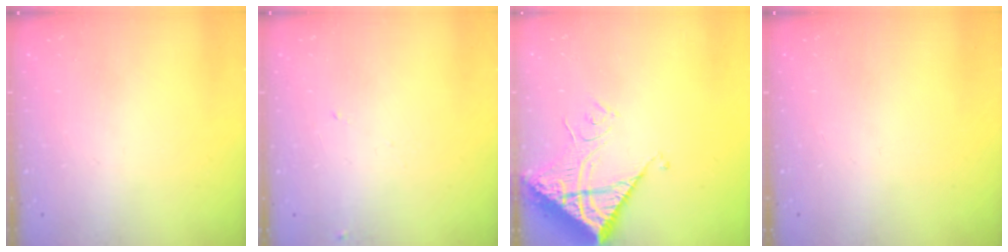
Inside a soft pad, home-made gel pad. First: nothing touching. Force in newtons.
{"total": 4.3, "press": 4.3, "slide": 0.7}
{"total": 13.1, "press": 13.0, "slide": 1.7}
{"total": 0.0}